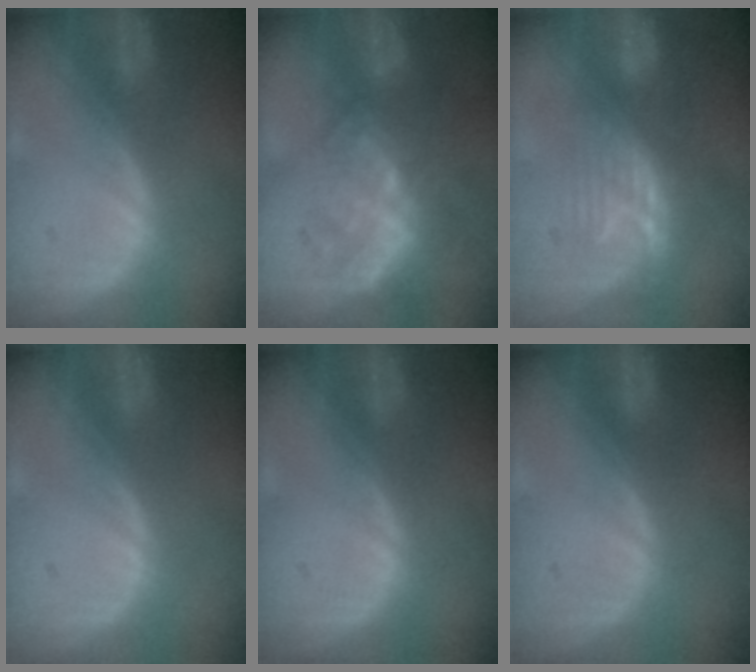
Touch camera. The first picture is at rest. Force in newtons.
{"total": 9.6, "press": 8.6, "slide": 4.4}
{"total": 8.2, "press": 7.3, "slide": 3.6}
{"total": 0.0}
{"total": 0.0}
{"total": 0.0}